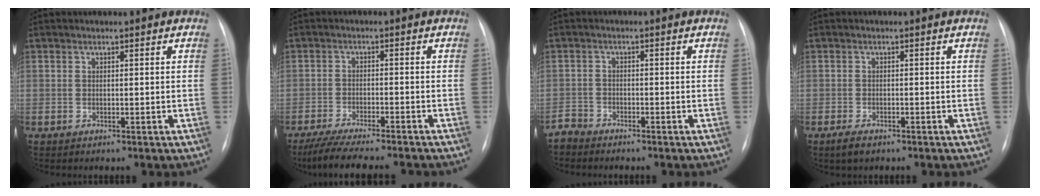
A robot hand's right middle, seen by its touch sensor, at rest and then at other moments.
{"total": 13.1, "force": [-11.5, 1.1, 6.2], "torque": [-0.094, -0.018, -0.171]}
{"total": 2.2, "force": [-2.1, 0.5, -0.5], "torque": [0.012, -0.005, -0.041]}
{"total": 2.3, "force": [-1.5, 0.9, 1.4], "torque": [-0.034, -0.004, -0.024]}